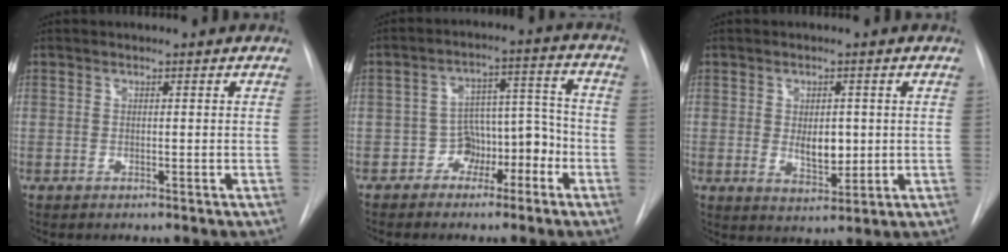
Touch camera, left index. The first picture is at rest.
{"total": 7.0, "force": [-4.3, 4.5, 3.1], "torque": [-0.030, 0.035, -0.066]}
{"total": 4.5, "force": [-0.5, 2.5, 3.8], "torque": [-0.056, -0.014, 0.003]}